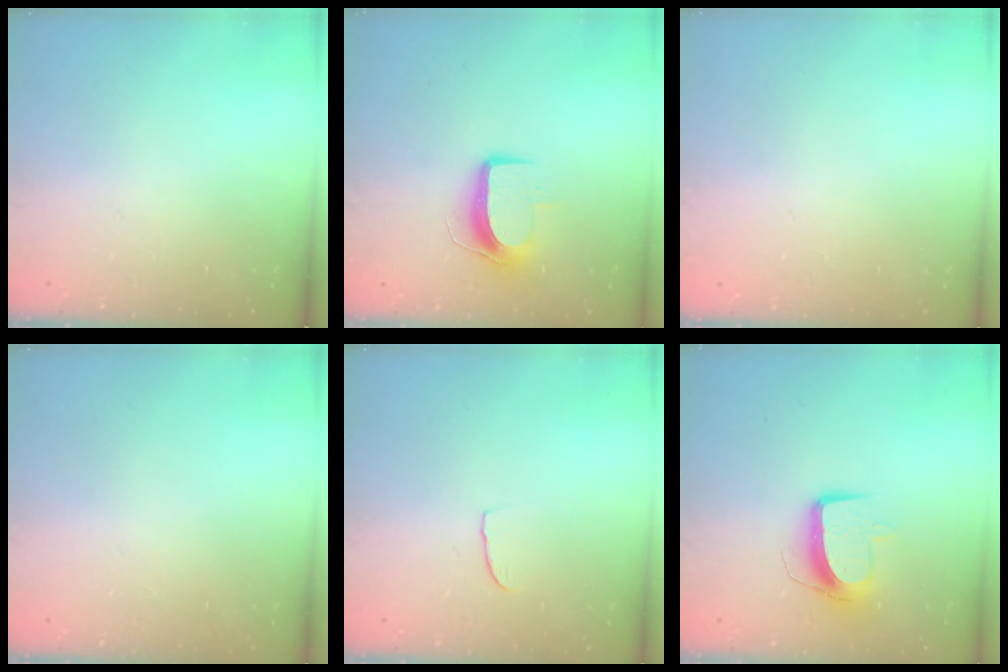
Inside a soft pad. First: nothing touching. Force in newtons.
{"total": 9.5, "press": 9.5, "slide": 0.3}
{"total": 0.0}
{"total": 0.5, "press": 0.5, "slide": 0.1}
{"total": 3.3, "press": 3.3, "slide": 0.3}
{"total": 10.3, "press": 10.3, "slide": 0.5}